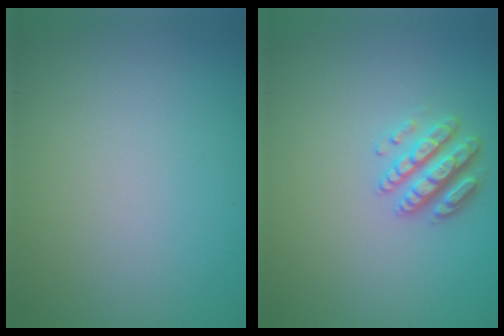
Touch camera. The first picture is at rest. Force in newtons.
{"total": 2.9, "press": 2.8, "slide": 1.1}